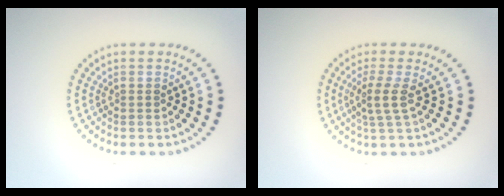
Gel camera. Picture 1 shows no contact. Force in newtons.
{"total": 2.1, "press": 1.6, "slide": 1.4}